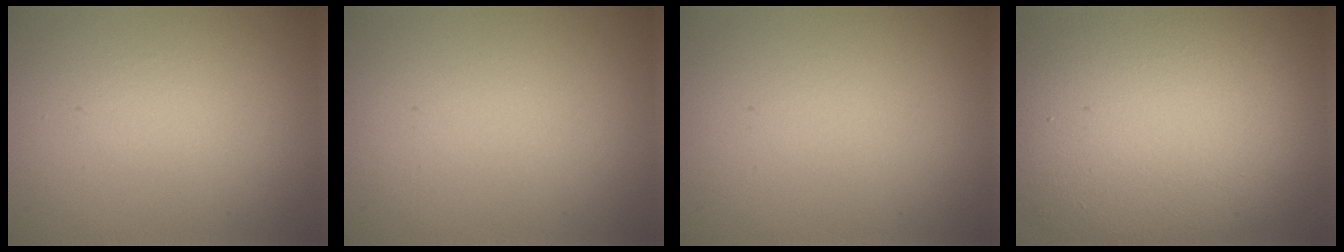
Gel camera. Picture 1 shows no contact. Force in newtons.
{"total": 0.0}
{"total": 0.0}
{"total": 14.8, "press": 14.8, "slide": 1.1}